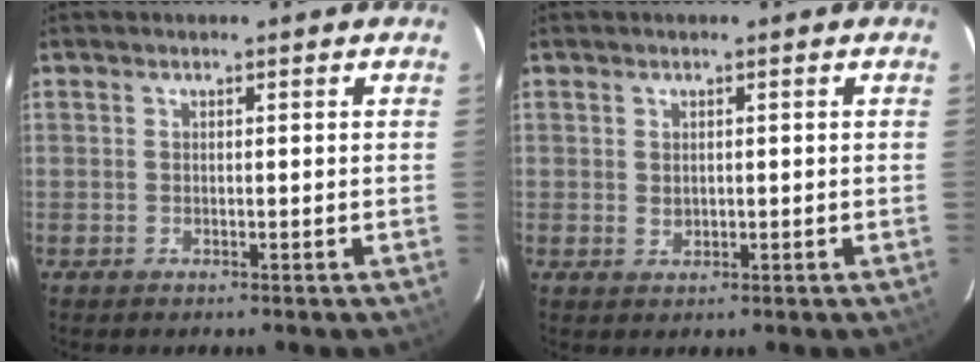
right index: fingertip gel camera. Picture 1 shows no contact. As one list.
[{"total": 1.2, "force": [0.2, 1.0, 0.6], "torque": [-0.009, 0.001, 0.006]}]